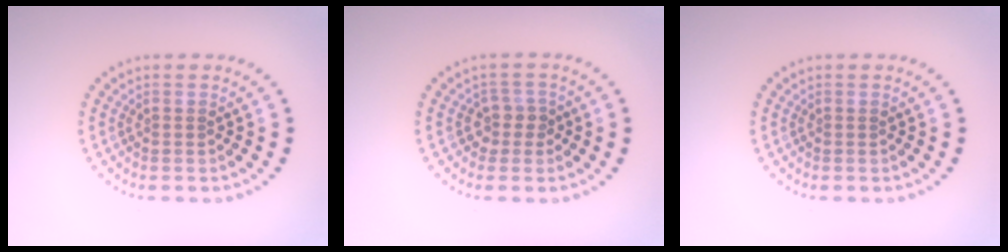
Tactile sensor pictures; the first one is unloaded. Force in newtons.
{"total": 1.9, "press": 1.5, "slide": 1.1}
{"total": 0.0}